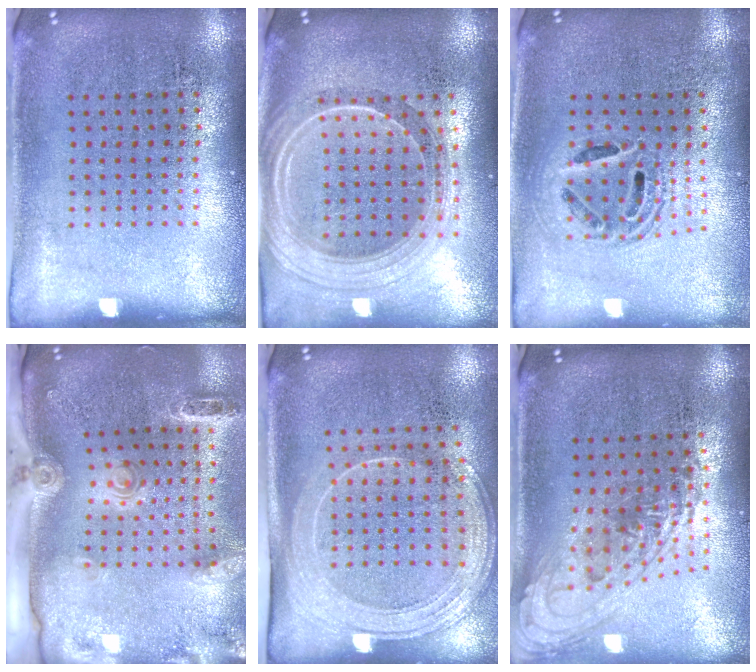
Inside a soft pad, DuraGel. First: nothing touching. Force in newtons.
{"total": 2.4, "press": 2.1, "slide": 1.2}
{"total": 1.6, "press": 1.3, "slide": 0.9}
{"total": 3.0, "press": 2.1, "slide": 2.2}
{"total": 2.0, "press": 1.8, "slide": 1.0}
{"total": 1.5, "press": 1.3, "slide": 0.7}